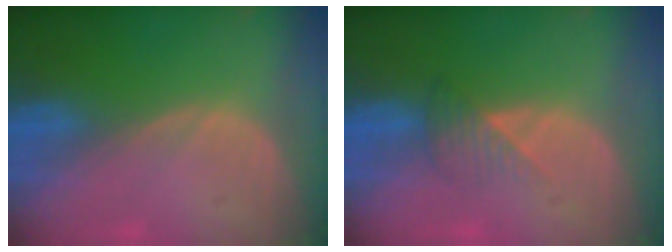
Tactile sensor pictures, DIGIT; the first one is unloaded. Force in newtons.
{"total": 3.3, "press": 3.2, "slide": 1.0}